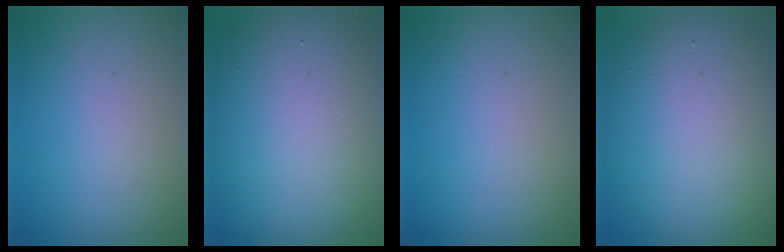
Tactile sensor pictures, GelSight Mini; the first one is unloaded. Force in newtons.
{"total": 15.6, "press": 15.6, "slide": 0.6}
{"total": 0.0}
{"total": 12.4, "press": 12.4, "slide": 1.0}